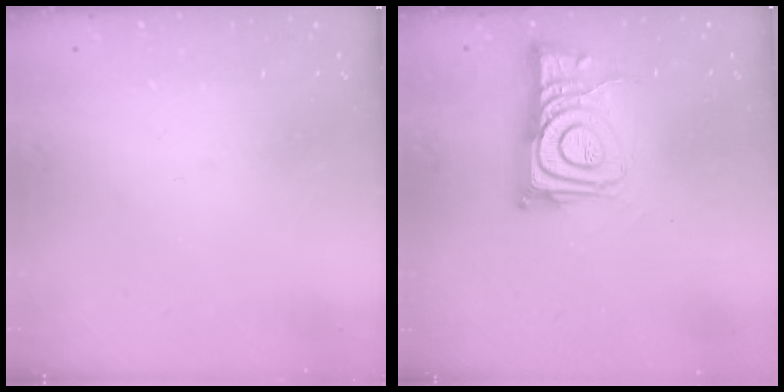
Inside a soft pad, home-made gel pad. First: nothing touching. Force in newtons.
{"total": 11.4, "press": 11.3, "slide": 0.9}